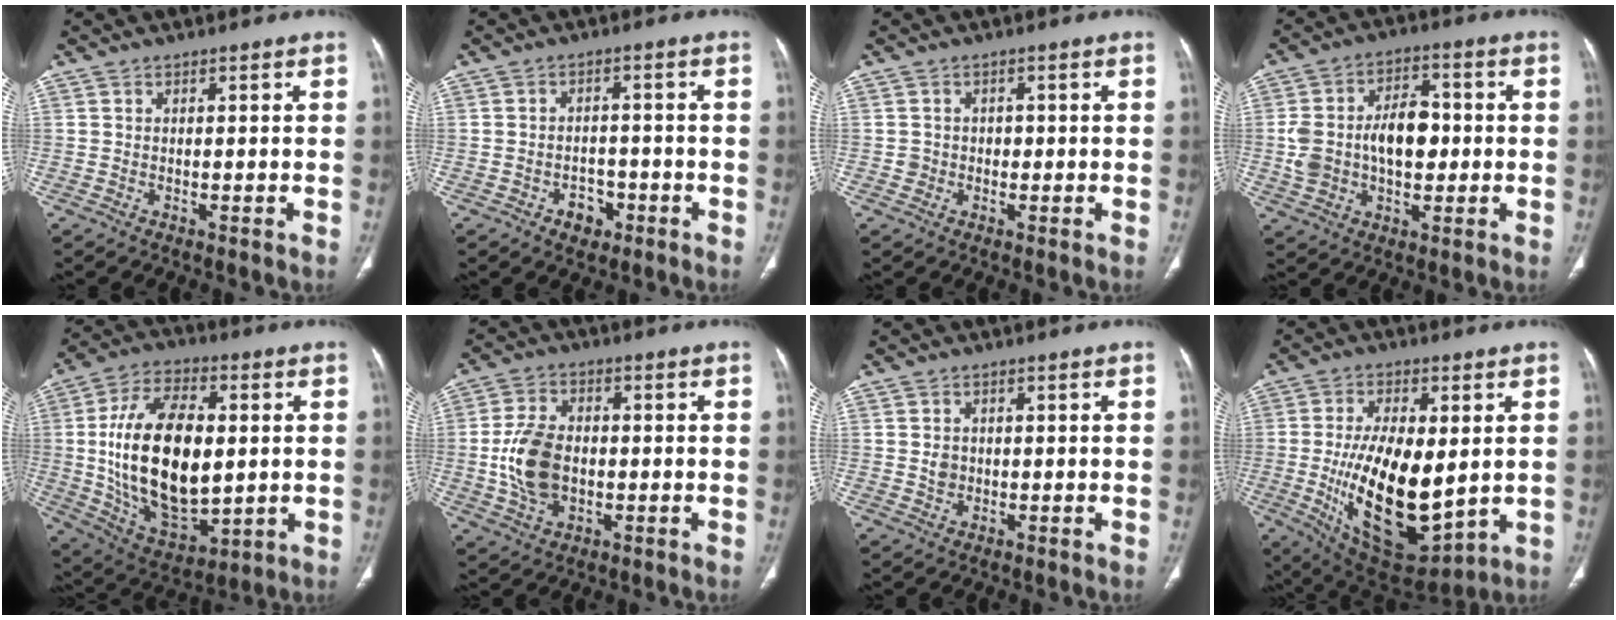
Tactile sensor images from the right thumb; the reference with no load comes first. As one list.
[{"total": 4.1, "force": [-2.2, 3.0, 1.9], "torque": [-0.005, 0.019, -0.030]}, {"total": 2.0, "force": [-0.2, 2.0, 0.3], "torque": [0.009, 0.009, -0.001]}, {"total": 13.5, "force": [-0.2, 8.9, 10.2], "torque": [-0.160, 0.026, 0.003]}, {"total": 24.6, "force": [1.0, 13.5, 20.5], "torque": [-0.352, -0.007, 0.030]}, {"total": 10.7, "force": [-1.0, 7.2, 7.9], "torque": [-0.143, 0.007, -0.016]}, {"total": 1.9, "force": [0.0, 1.8, 0.9], "torque": [-0.007, 0.003, 0.002]}, {"total": 21.3, "force": [-1.3, 10.0, 18.8], "torque": [-0.315, -0.028, 0.001]}]